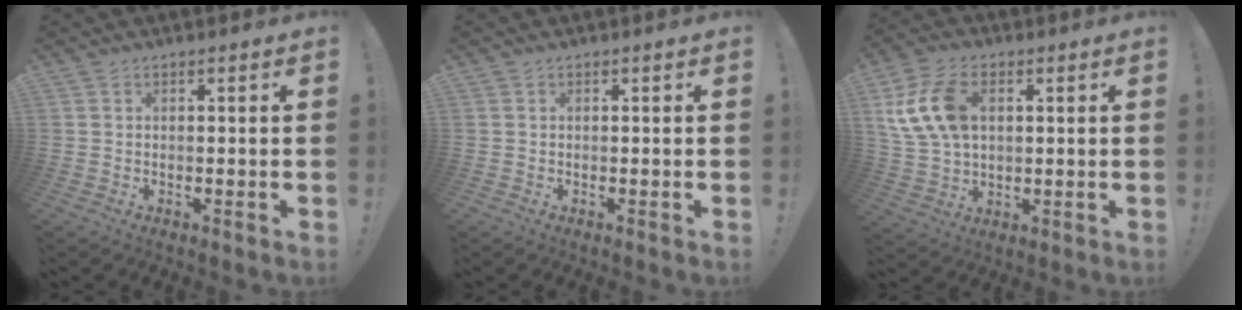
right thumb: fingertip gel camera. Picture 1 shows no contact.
{"total": 0.0}
{"total": 15.7, "force": [4.1, 11.1, 10.2], "torque": [-0.189, -0.003, 0.081]}